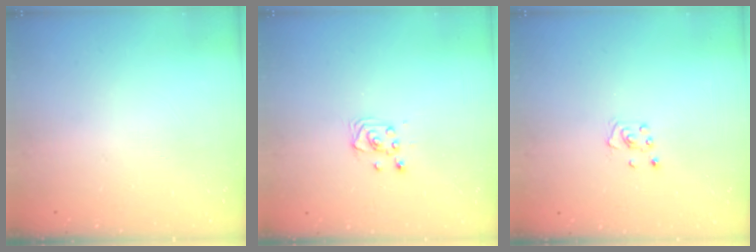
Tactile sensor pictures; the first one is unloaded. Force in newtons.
{"total": 2.9, "press": 2.9, "slide": 0.4}
{"total": 2.8, "press": 2.8, "slide": 0.3}